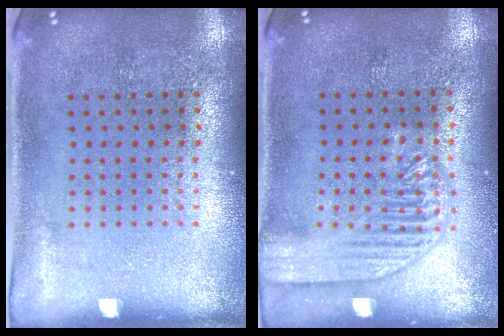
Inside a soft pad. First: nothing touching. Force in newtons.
{"total": 1.9, "press": 1.8, "slide": 0.2}